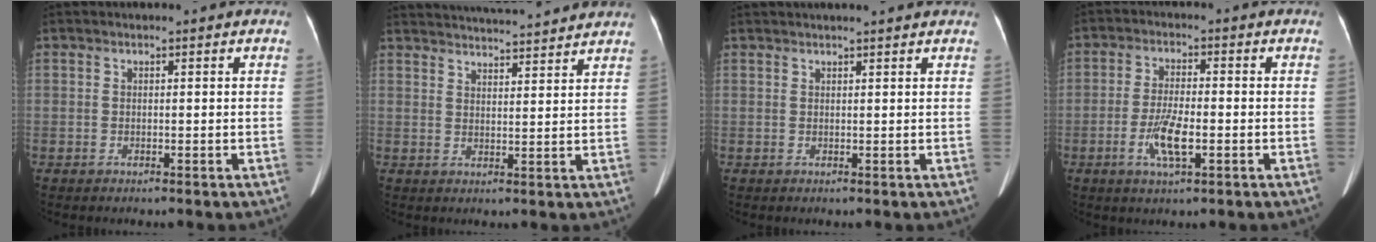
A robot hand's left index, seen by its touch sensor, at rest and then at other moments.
{"total": 15.3, "force": [14.5, 1.2, 4.8], "torque": [-0.085, 0.025, 0.201]}
{"total": 6.2, "force": [5.6, 0.1, 2.5], "torque": [-0.035, 0.028, 0.067]}
{"total": 5.9, "force": [-2.0, 1.3, 5.4], "torque": [-0.110, -0.003, -0.036]}